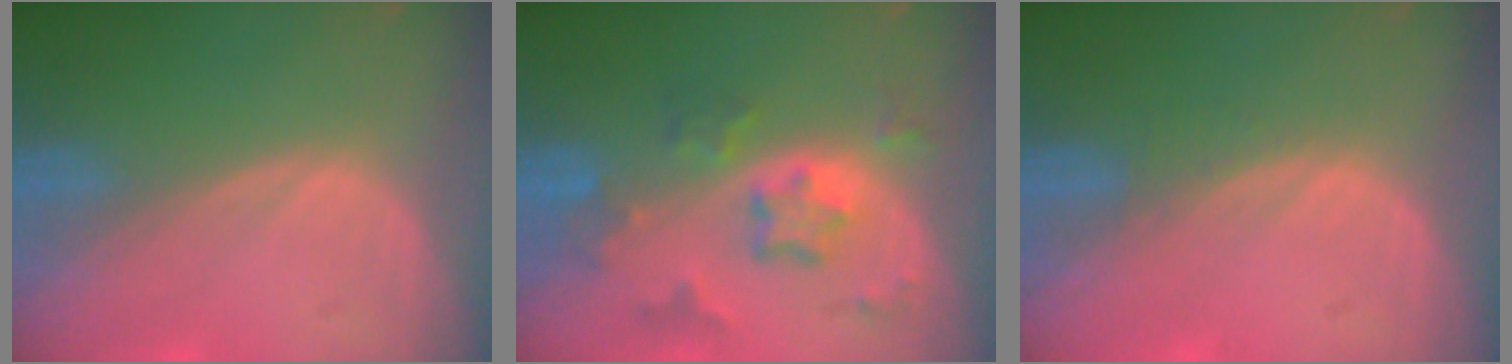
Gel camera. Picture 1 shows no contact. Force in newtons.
{"total": 7.3, "press": 6.5, "slide": 3.2}
{"total": 1.0, "press": 0.9, "slide": 0.3}